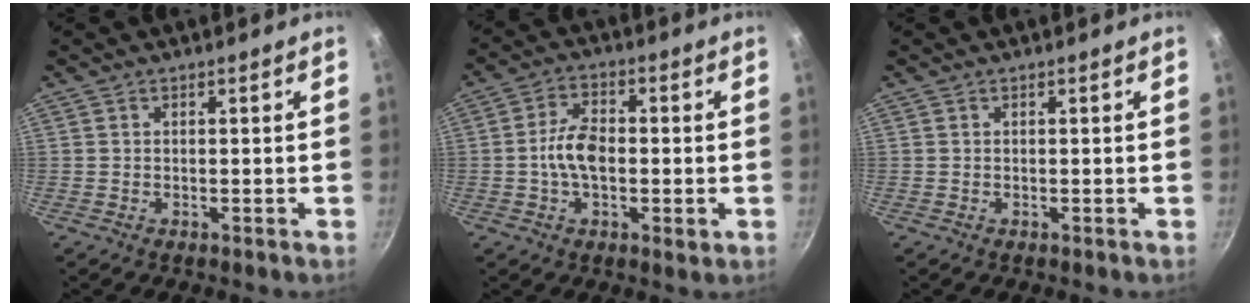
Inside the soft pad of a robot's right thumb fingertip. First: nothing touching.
{"total": 8.4, "force": [-0.6, 4.5, 7.1], "torque": [-0.129, 0.011, -0.022]}
{"total": 0.0}